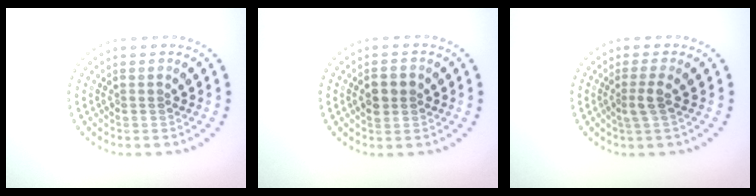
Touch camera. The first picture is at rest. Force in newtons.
{"total": 2.7, "press": 2.7, "slide": 0.2}
{"total": 1.8, "press": 1.3, "slide": 1.2}